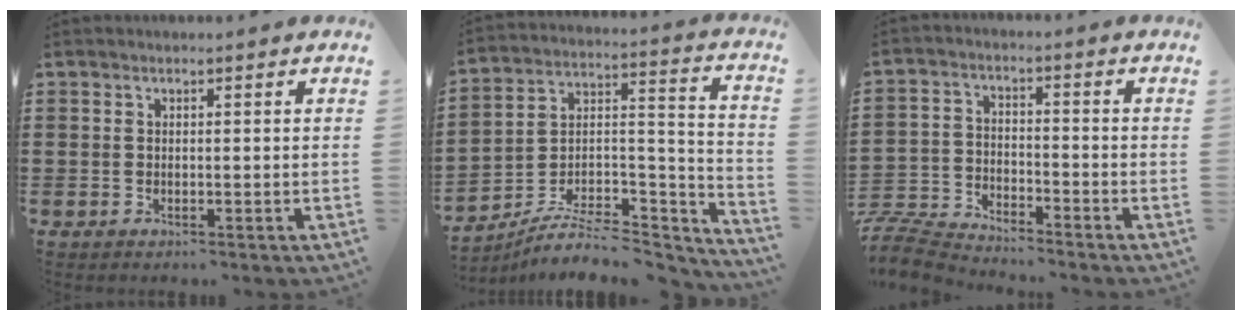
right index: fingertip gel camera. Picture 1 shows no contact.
{"total": 8.2, "force": [-6.6, 2.9, 3.9], "torque": [-0.063, 0.015, -0.126]}
{"total": 6.5, "force": [-6.4, 0.8, 0.8], "torque": [-0.034, 0.004, -0.133]}